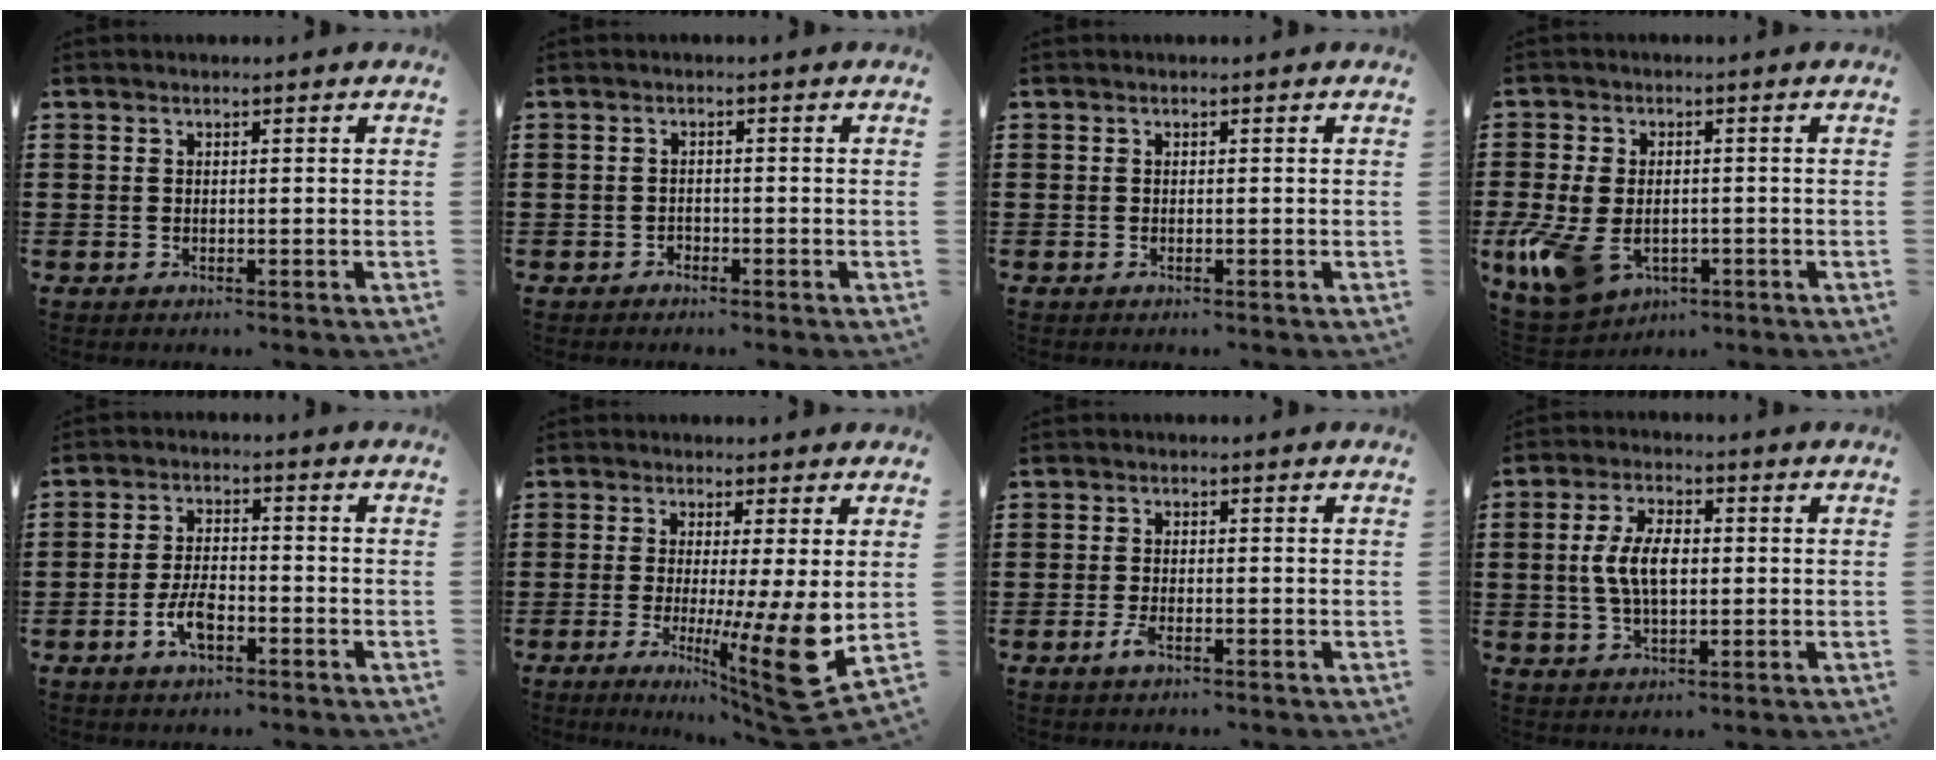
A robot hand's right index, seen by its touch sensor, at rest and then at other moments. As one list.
[{"total": 1.0, "force": [-0.9, 0.4, 0.1], "torque": [-0.005, 0.002, -0.020]}, {"total": 0.0}, {"total": 8.1, "force": [-2.4, 5.1, 5.9], "torque": [-0.156, -0.004, -0.048]}, {"total": 5.4, "force": [-2.3, 2.5, 4.2], "torque": [-0.098, 0.001, -0.048]}, {"total": 11.4, "force": [-0.6, 0.7, 11.4], "torque": [-0.168, -0.038, -0.005]}, {"total": 2.3, "force": [-1.2, 0.6, 1.9], "torque": [-0.055, -0.010, -0.028]}, {"total": 6.8, "force": [0.2, 3.5, 5.8], "torque": [-0.134, 0.006, -0.004]}]